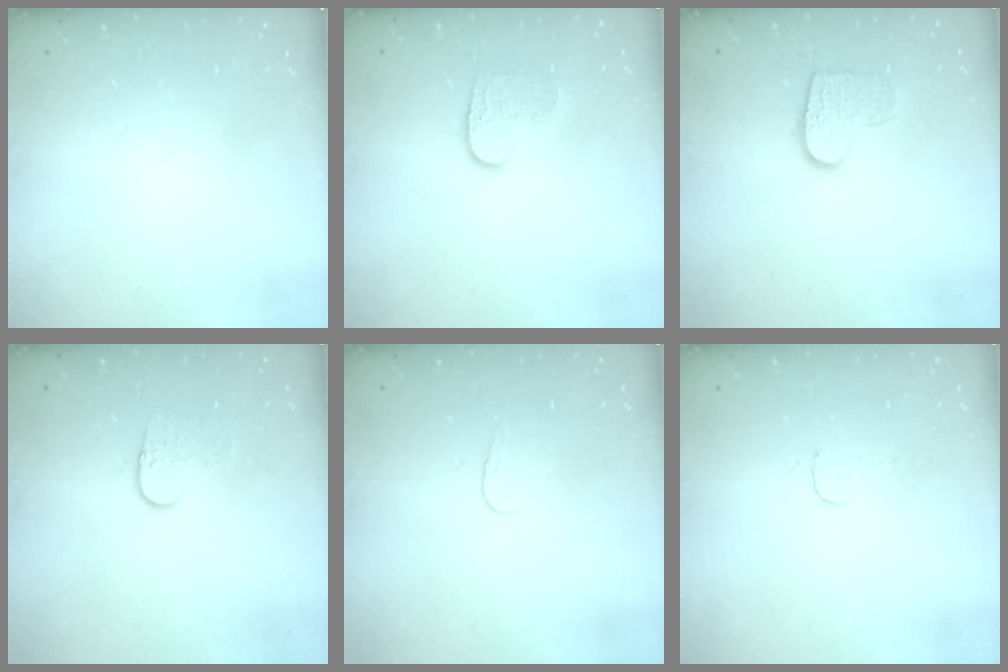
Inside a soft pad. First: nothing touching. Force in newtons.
{"total": 7.0, "press": 7.0, "slide": 0.2}
{"total": 9.8, "press": 9.8, "slide": 0.3}
{"total": 5.8, "press": 5.7, "slide": 0.4}
{"total": 3.8, "press": 3.8, "slide": 0.3}
{"total": 3.0, "press": 3.0, "slide": 0.3}